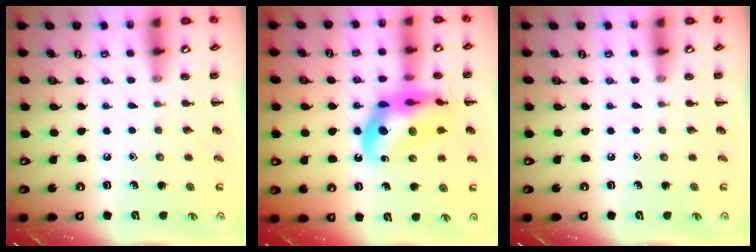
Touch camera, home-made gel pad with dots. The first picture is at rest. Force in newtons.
{"total": 17.0, "press": 16.5, "slide": 4.3}
{"total": 0.0}